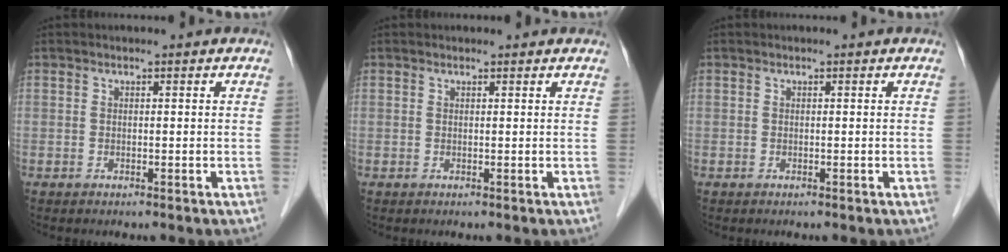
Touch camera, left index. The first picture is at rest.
{"total": 0.9, "force": [0.9, 0.2, 0.1], "torque": [-0.008, 0.007, 0.011]}
{"total": 0.0}